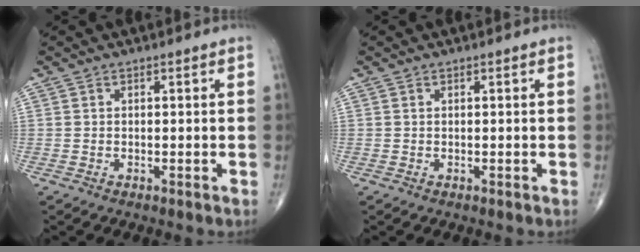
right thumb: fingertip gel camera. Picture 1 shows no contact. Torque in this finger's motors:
{"motor_torque": [0.02, -0.18, -0.22, -0.02, -0.02]}